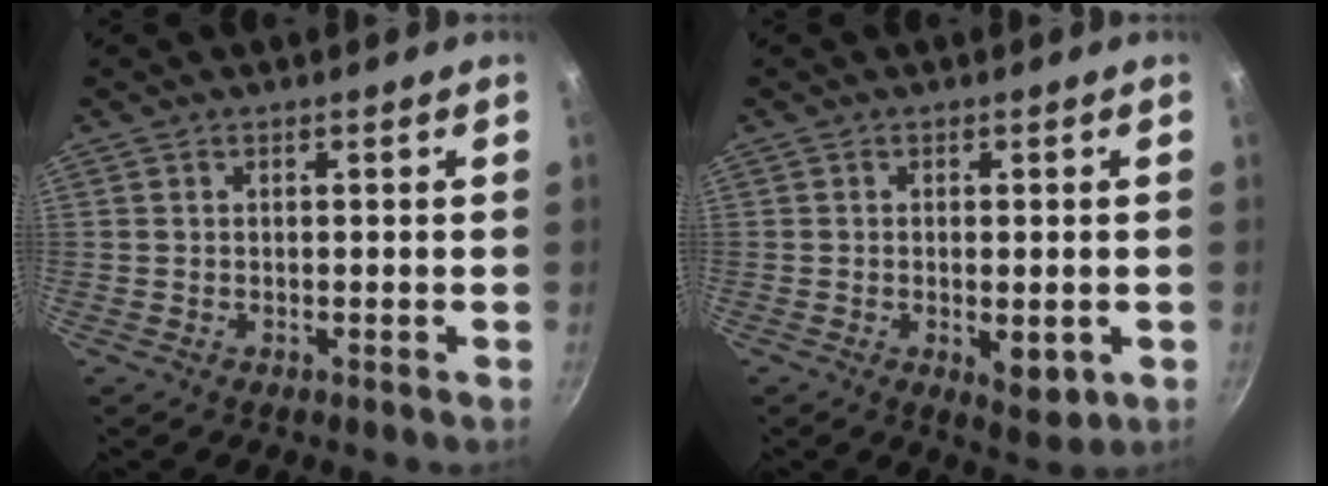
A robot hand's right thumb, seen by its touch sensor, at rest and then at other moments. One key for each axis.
{"total": 5.6, "fx": -1.3, "fy": 2.4, "fz": 4.8, "tx": -0.067, "ty": -0.010, "tz": -0.013}